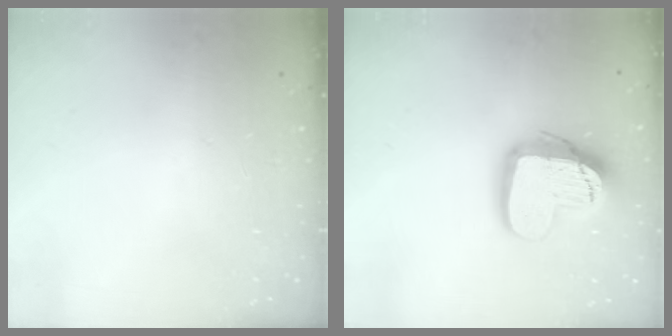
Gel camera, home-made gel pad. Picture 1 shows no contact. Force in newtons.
{"total": 19.0, "press": 18.9, "slide": 1.6}